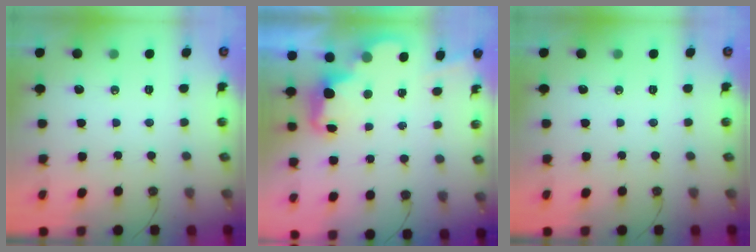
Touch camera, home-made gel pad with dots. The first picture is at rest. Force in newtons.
{"total": 2.4, "press": 2.3, "slide": 0.7}
{"total": 0.0}